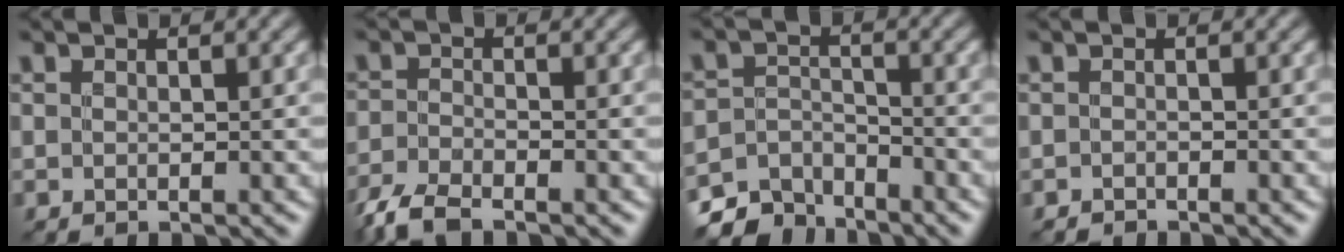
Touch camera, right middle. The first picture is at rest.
{"total": 4.0, "force": [-3.3, 1.1, 2.0], "torque": [-0.042, -0.011, -0.076]}
{"total": 5.3, "force": [-4.7, 2.1, 1.1], "torque": [-0.012, -0.008, -0.089]}
{"total": 0.7, "force": [-0.6, 0.1, 0.0], "torque": [0.002, -0.003, -0.012]}